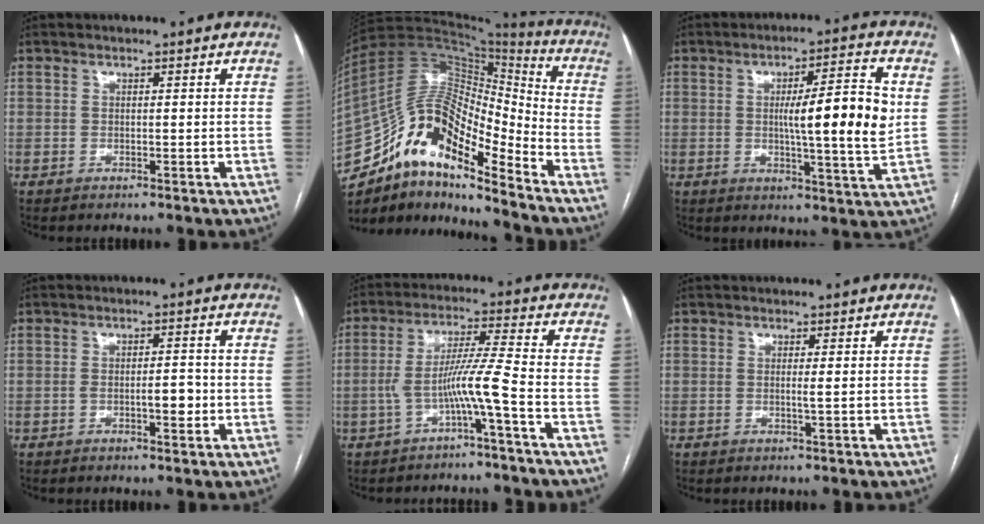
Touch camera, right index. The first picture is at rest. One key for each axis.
{"total": 17.8, "fx": -12.5, "fy": 5.4, "fz": 11.5, "tx": -0.206, "ty": 0.054, "tz": -0.217}
{"total": 11.9, "fx": 1.0, "fy": 0.6, "fz": 11.8, "tx": -0.173, "ty": 0.001, "tz": 0.012}
{"total": 3.1, "fx": -0.9, "fy": 0.9, "fz": 2.9, "tx": -0.046, "ty": 0.003, "tz": -0.013}
{"total": 6.9, "fx": -2.8, "fy": -1.3, "fz": 6.2, "tx": -0.120, "ty": 0.017, "tz": -0.052}
{"total": 0.9, "fx": 0.0, "fy": -0.3, "fz": 0.8, "tx": -0.013, "ty": -0.001, "tz": -0.002}